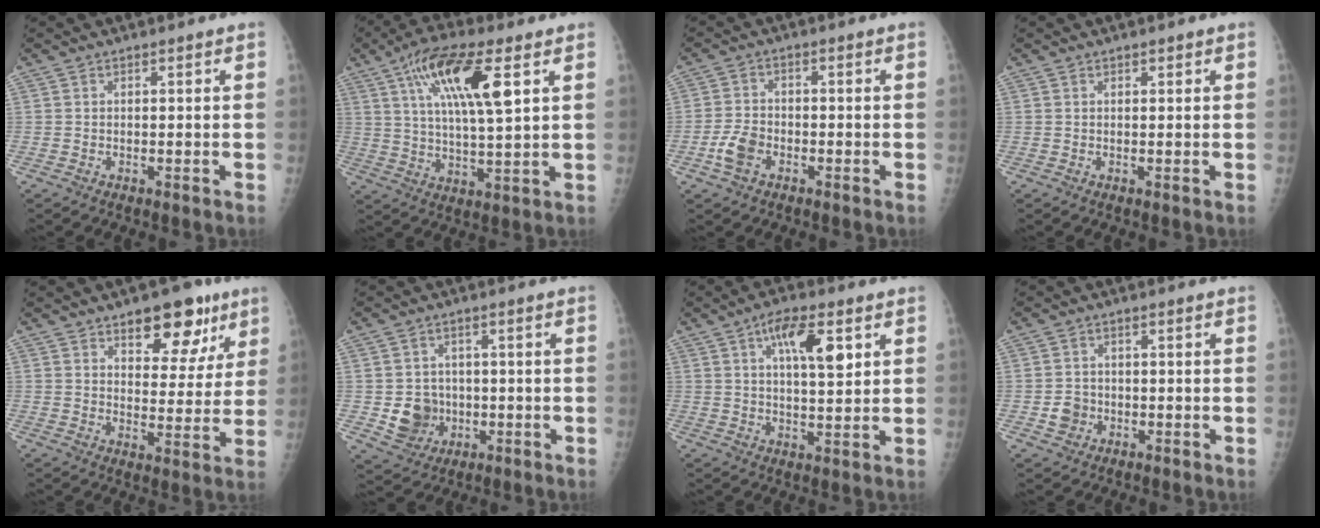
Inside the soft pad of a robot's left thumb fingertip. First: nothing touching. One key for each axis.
{"total": 15.2, "fx": 6.0, "fy": 4.1, "fz": 13.4, "tx": -0.244, "ty": -0.009, "tz": 0.104}
{"total": 4.8, "fx": -2.3, "fy": 3.1, "fz": 2.9, "tx": -0.057, "ty": 0.012, "tz": -0.046}
{"total": 0.6, "fx": 0.4, "fy": 0.3, "fz": 0.3, "tx": -0.001, "ty": -0.001, "tz": 0.005}
{"total": 13.0, "fx": 7.6, "fy": 6.6, "fz": 8.2, "tx": -0.057, "ty": -0.035, "tz": 0.106}
{"total": 7.0, "fx": -1.1, "fy": 6.4, "fz": 2.6, "tx": -0.011, "ty": 0.007, "tz": -0.010}
{"total": 9.7, "fx": 3.8, "fy": 3.5, "fz": 8.2, "tx": -0.120, "ty": -0.011, "tz": 0.061}
{"total": 3.4, "fx": -1.1, "fy": 3.0, "fz": 1.0, "tx": -0.001, "ty": 0.008, "tz": -0.018}